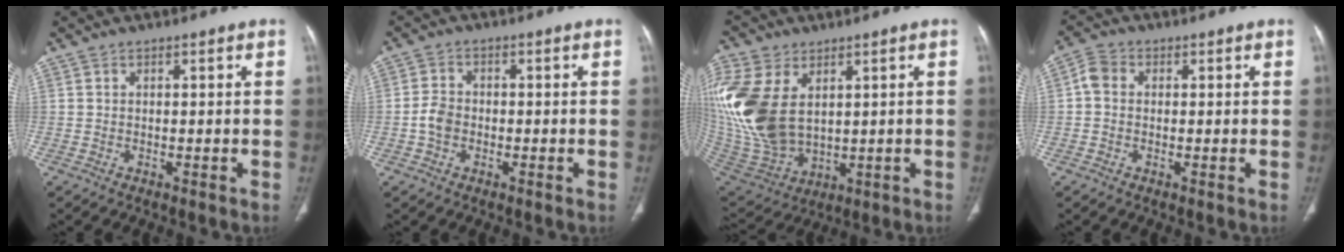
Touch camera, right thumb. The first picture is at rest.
{"total": 4.1, "force": [-1.2, 3.1, 2.4], "torque": [-0.041, 0.014, -0.027]}
{"total": 22.2, "force": [4.7, 14.5, 16.2], "torque": [-0.377, -0.021, 0.110]}
{"total": 3.3, "force": [0.1, 2.6, 2.0], "torque": [-0.034, 0.006, -0.010]}